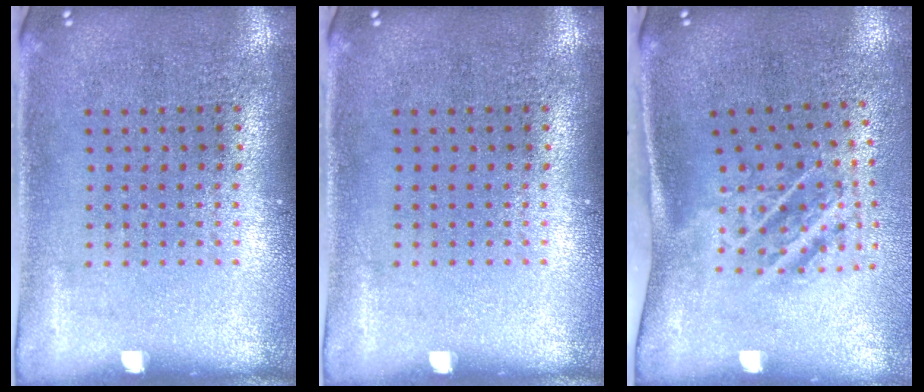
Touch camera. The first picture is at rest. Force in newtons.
{"total": 0.0}
{"total": 2.0, "press": 1.2, "slide": 1.6}